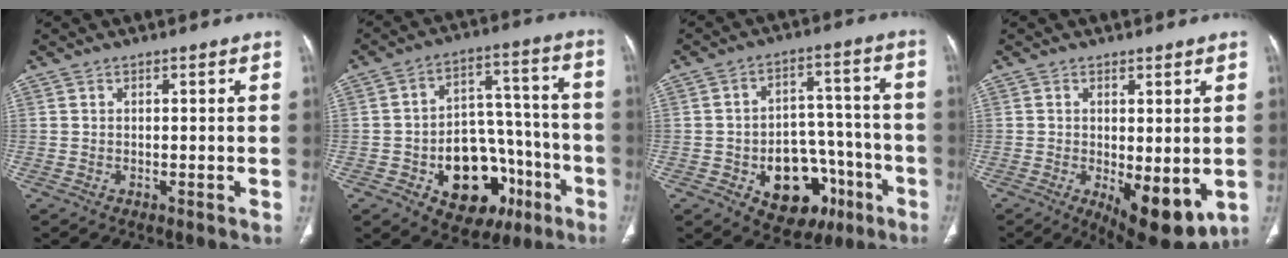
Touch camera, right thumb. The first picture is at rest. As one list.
[{"total": 19.2, "force": [-7.2, 12.9, 12.2], "torque": [-0.126, 0.060, -0.091]}, {"total": 16.2, "force": [-6.7, 11.0, 9.8], "torque": [-0.091, 0.055, -0.083]}, {"total": 10.8, "force": [-2.3, 4.4, 9.6], "torque": [-0.128, -0.025, -0.020]}]